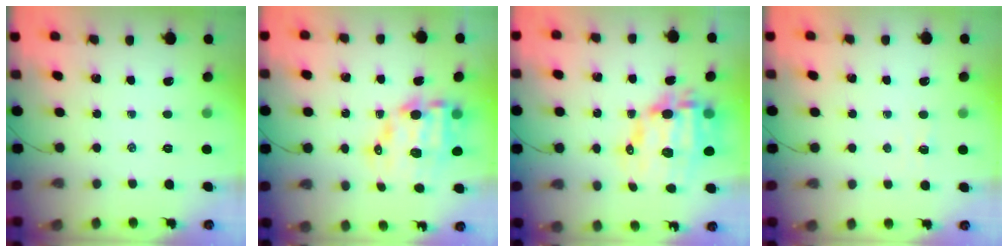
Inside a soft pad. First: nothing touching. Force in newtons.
{"total": 13.2, "press": 12.9, "slide": 2.8}
{"total": 15.0, "press": 14.6, "slide": 3.5}
{"total": 1.2, "press": 1.1, "slide": 0.5}